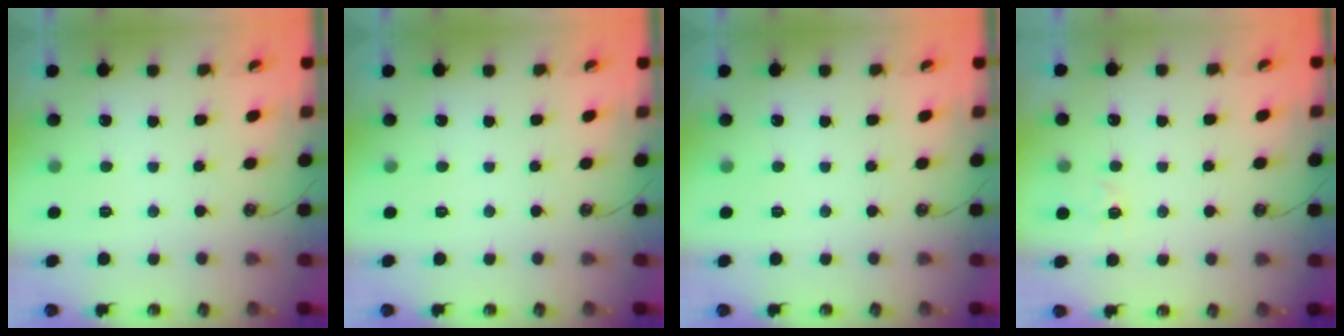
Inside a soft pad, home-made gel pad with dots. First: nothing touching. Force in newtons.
{"total": 0.0}
{"total": 0.0}
{"total": 2.6, "press": 2.6, "slide": 0.4}